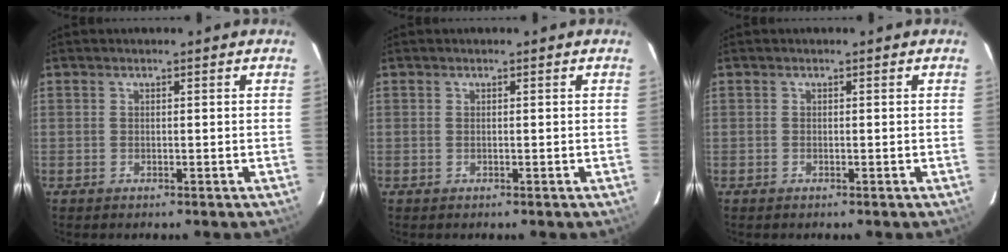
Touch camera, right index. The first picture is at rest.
{"total": 0.0}
{"total": 0.0}